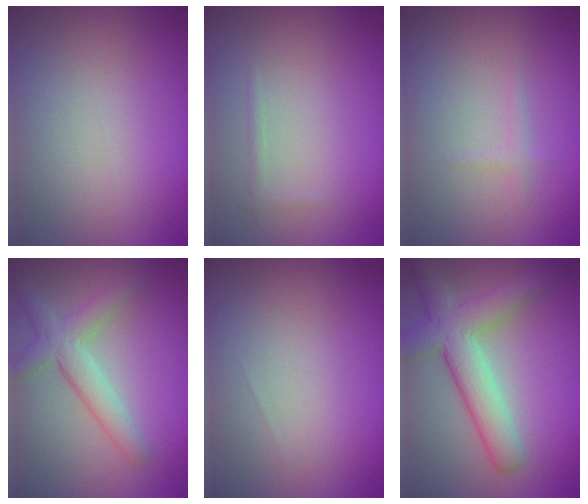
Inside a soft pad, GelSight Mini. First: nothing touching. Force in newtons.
{"total": 0.6, "press": 0.6, "slide": 0.0}
{"total": 0.7, "press": 0.7, "slide": 0.0}
{"total": 3.7, "press": 3.6, "slide": 0.2}
{"total": 0.0}
{"total": 6.1, "press": 6.1, "slide": 0.3}